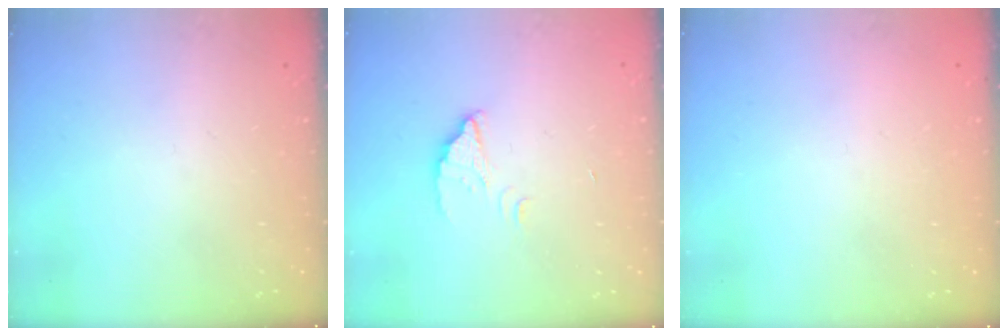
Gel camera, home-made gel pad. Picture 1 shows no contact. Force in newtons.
{"total": 2.4, "press": 2.4, "slide": 0.1}
{"total": 2.2, "press": 2.2, "slide": 0.1}